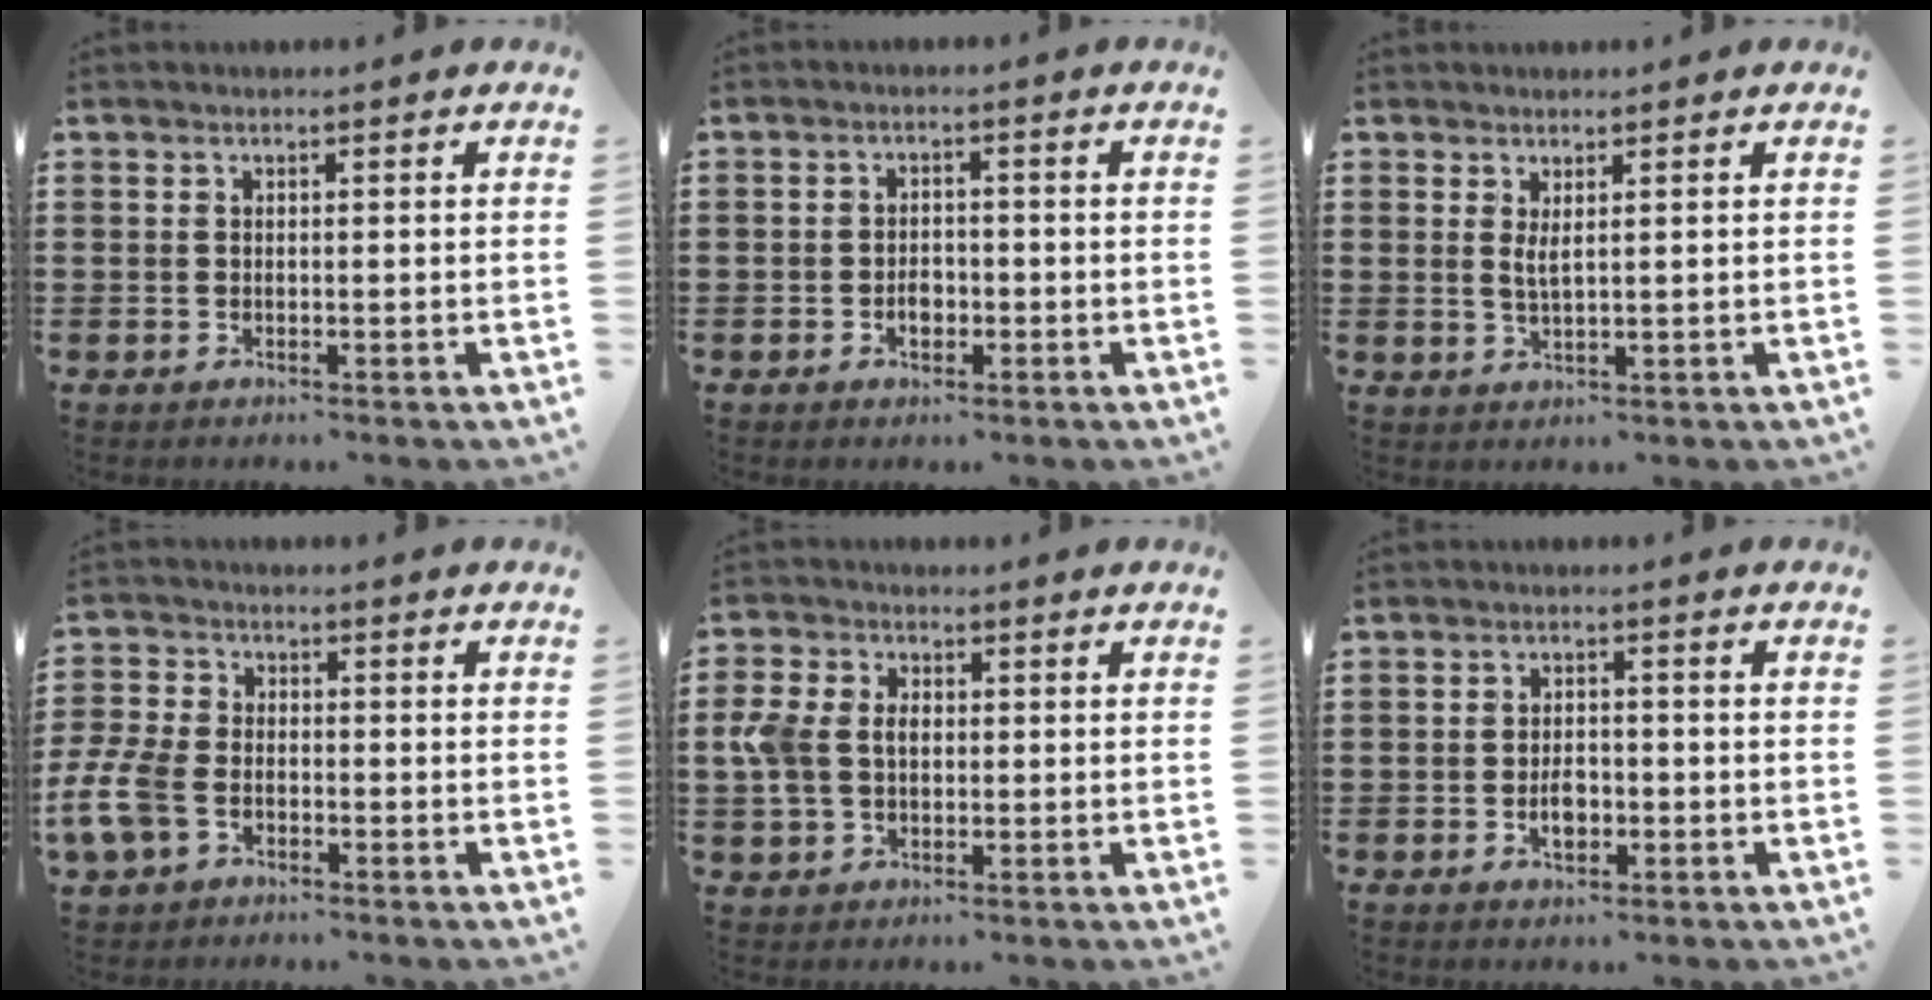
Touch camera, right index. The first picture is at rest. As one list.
[{"total": 2.5, "force": [-0.9, 1.5, 1.7], "torque": [-0.024, -0.002, -0.019]}, {"total": 2.0, "force": [1.0, 0.3, 1.7], "torque": [-0.036, -0.001, 0.018]}, {"total": 6.8, "force": [-3.2, 4.0, 4.5], "torque": [-0.133, -0.006, -0.070]}, {"total": 5.0, "force": [0.0, 3.8, 3.2], "torque": [-0.097, 0.003, -0.010]}, {"total": 3.2, "force": [-1.1, 1.8, 2.4], "torque": [-0.035, -0.001, -0.020]}]